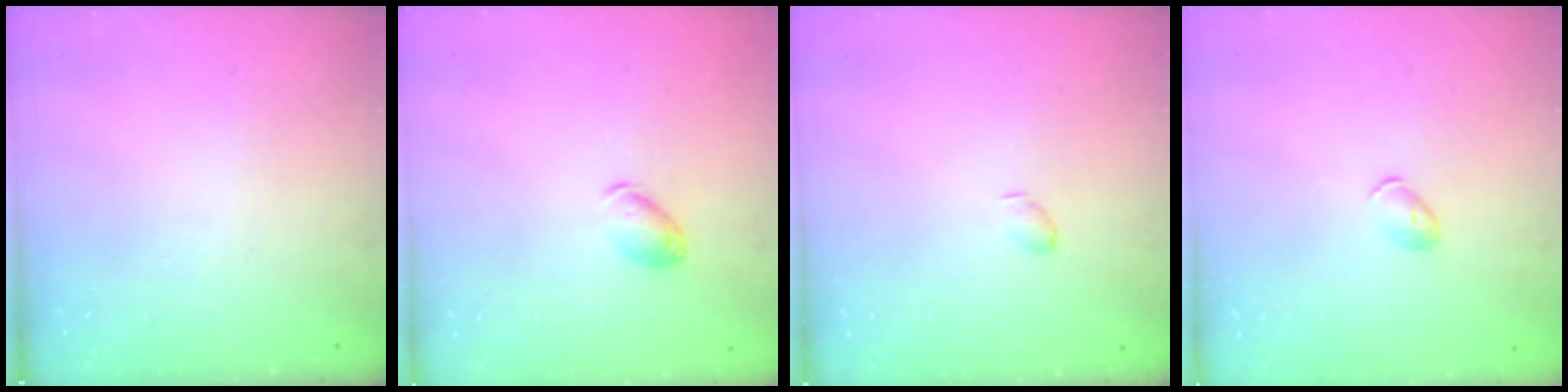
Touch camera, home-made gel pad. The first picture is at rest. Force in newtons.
{"total": 6.9, "press": 6.8, "slide": 1.1}
{"total": 3.1, "press": 3.0, "slide": 0.6}
{"total": 4.2, "press": 4.1, "slide": 0.8}